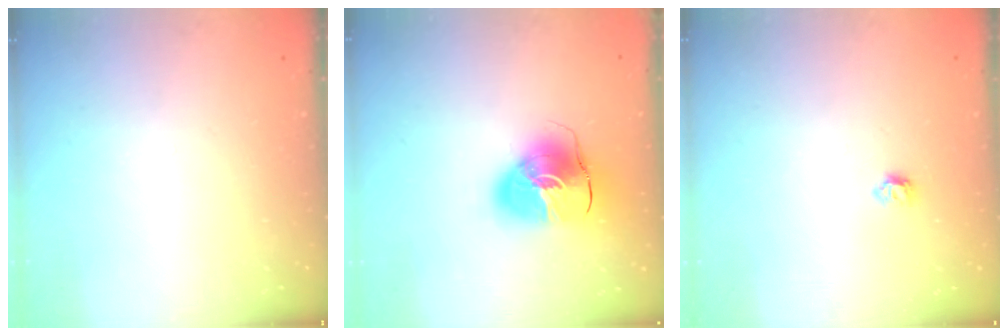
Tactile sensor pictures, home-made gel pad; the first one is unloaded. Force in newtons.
{"total": 13.9, "press": 13.8, "slide": 2.1}
{"total": 3.9, "press": 3.9, "slide": 0.6}